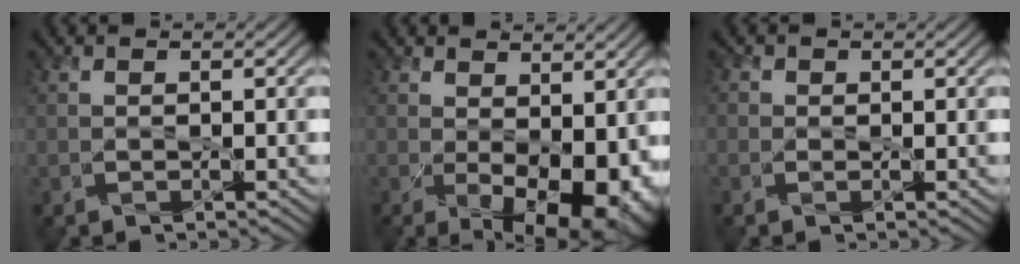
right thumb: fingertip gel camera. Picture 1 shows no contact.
{"total": 9.1, "force": [-0.9, 5.0, 7.5], "torque": [-0.110, -0.033, 0.006]}
{"total": 0.9, "force": [0.0, 0.9, 0.3], "torque": [-0.003, 0.002, -0.005]}